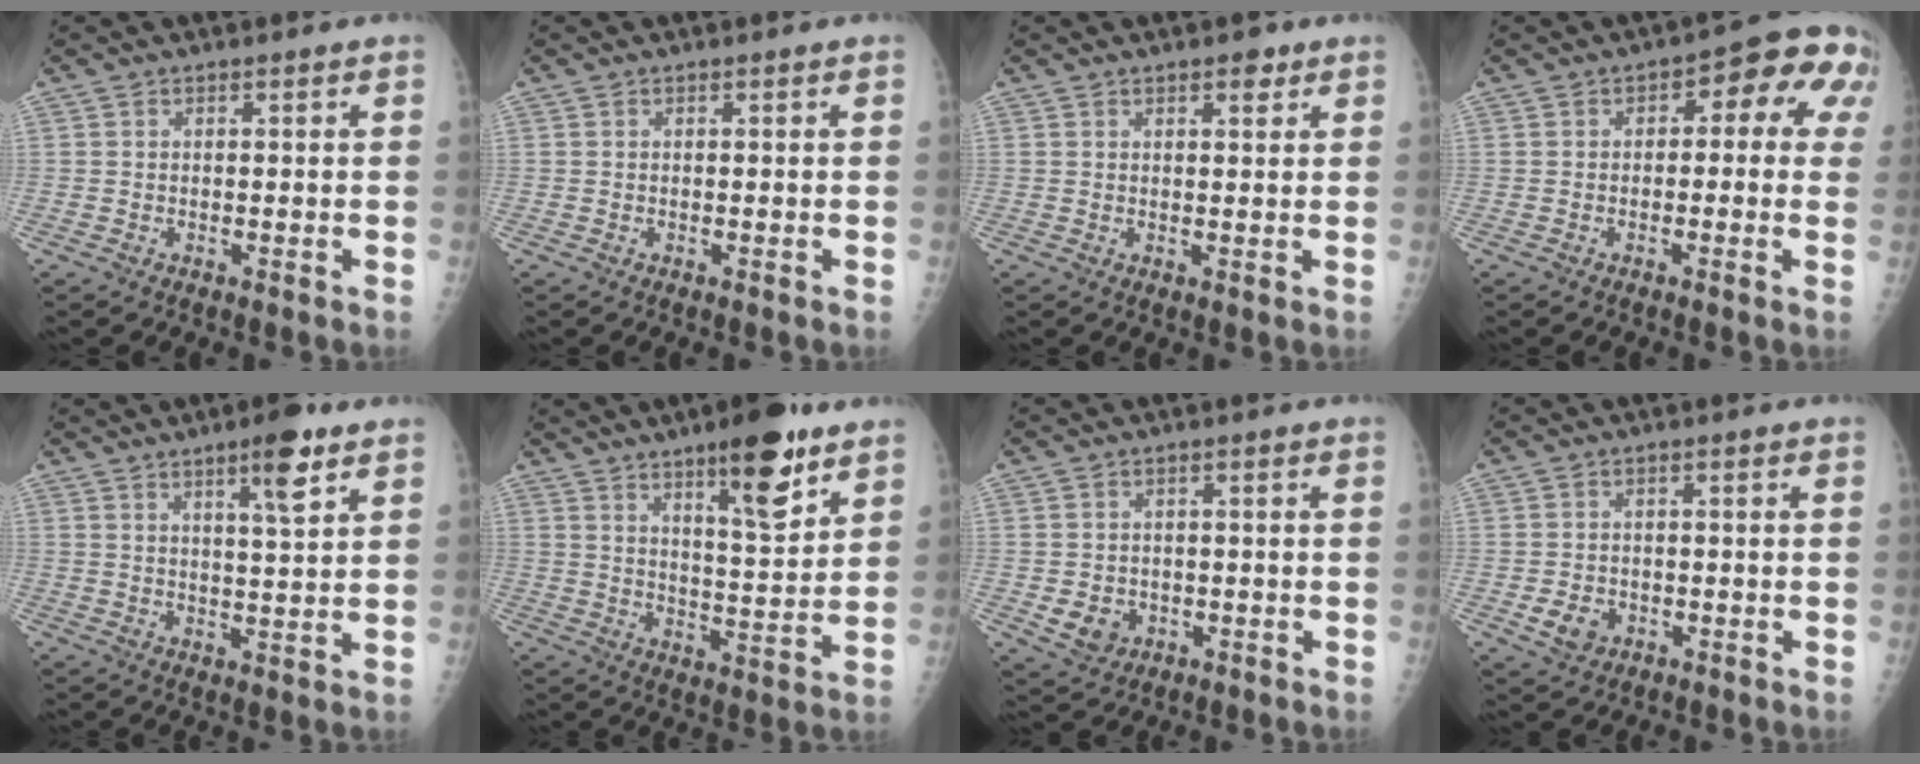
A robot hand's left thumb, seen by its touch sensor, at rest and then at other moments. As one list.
[{"total": 0.0}, {"total": 2.5, "force": [1.6, 1.1, 1.6], "torque": [-0.012, -0.006, 0.020]}, {"total": 9.8, "force": [2.1, 5.4, 8.0], "torque": [-0.047, 0.033, 0.011]}, {"total": 7.6, "force": [4.4, 1.4, 6.0], "torque": [-0.087, -0.024, 0.067]}, {"total": 14.2, "force": [8.5, 3.8, 10.7], "torque": [-0.136, -0.052, 0.129]}, {"total": 4.6, "force": [-1.1, 3.9, 2.1], "torque": [-0.019, 0.004, -0.007]}, {"total": 4.0, "force": [-1.4, 3.2, 2.0], "torque": [-0.028, 0.004, -0.017]}]